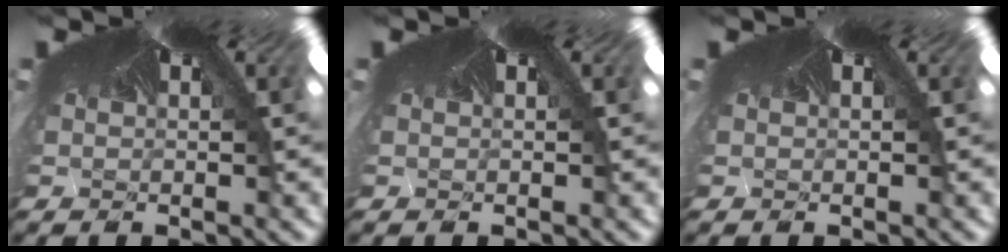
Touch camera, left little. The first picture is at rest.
{"total": 0.0}
{"total": 0.0}